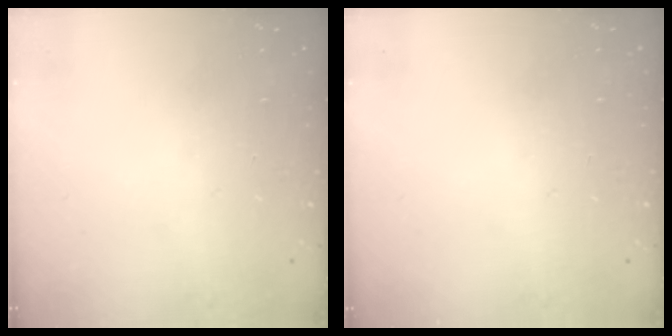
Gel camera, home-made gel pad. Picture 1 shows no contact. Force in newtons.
{"total": 0.0}